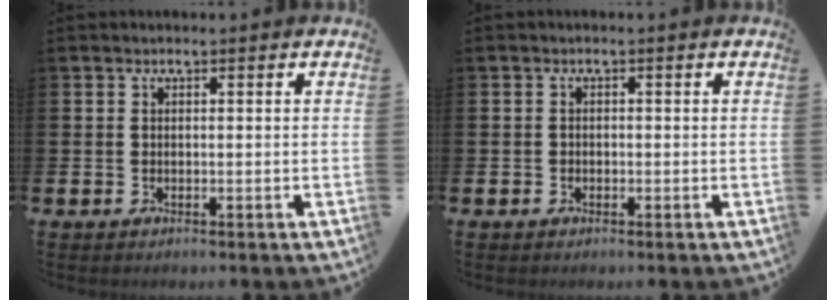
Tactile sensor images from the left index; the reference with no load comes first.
{"total": 0.7, "force": [-0.4, 0.6, 0.2], "torque": [-0.007, 0.005, -0.009]}